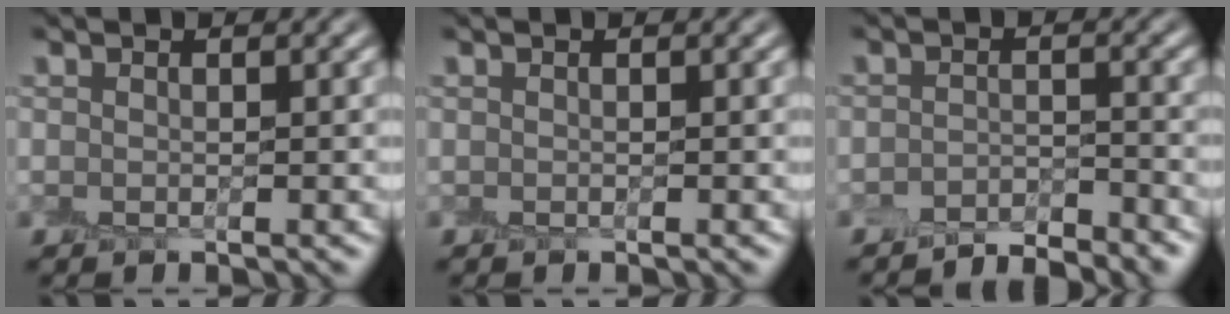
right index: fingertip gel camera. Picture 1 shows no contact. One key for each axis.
{"total": 0.0}
{"total": 3.1, "fx": -3.0, "fy": 0.1, "fz": 0.5, "tx": -0.009, "ty": 0.002, "tz": -0.052}